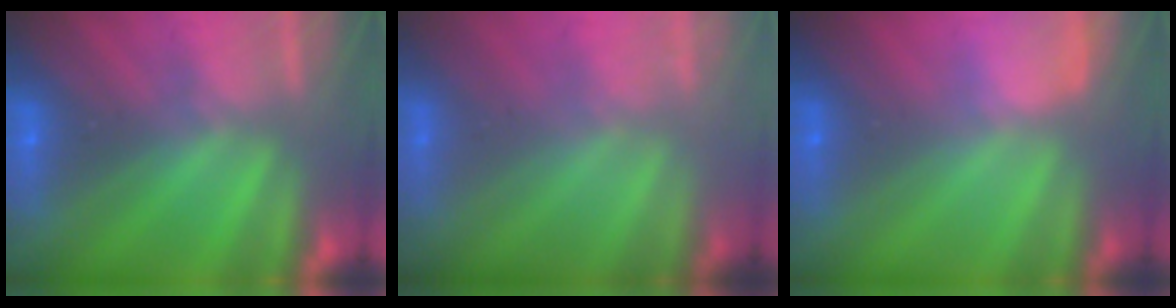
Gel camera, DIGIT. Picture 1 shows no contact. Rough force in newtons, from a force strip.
{"total": 1.8}
{"total": 2.7}